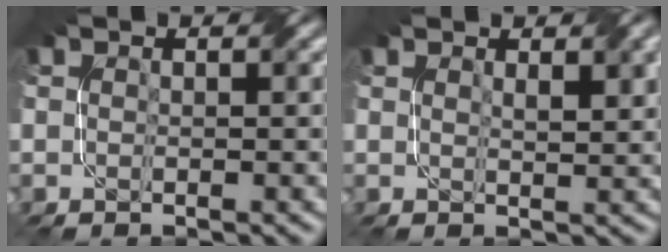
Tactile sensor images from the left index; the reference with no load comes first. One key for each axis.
{"total": 2.8, "fx": 1.4, "fy": 0.7, "fz": 2.3, "tx": -0.028, "ty": 0.000, "tz": 0.024}